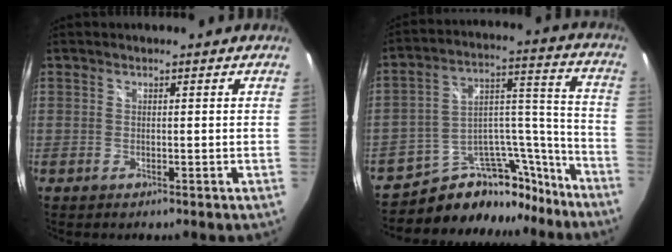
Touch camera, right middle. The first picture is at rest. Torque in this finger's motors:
{"motor_torque": [0.73, -0.89, -0.01, 0.00]}